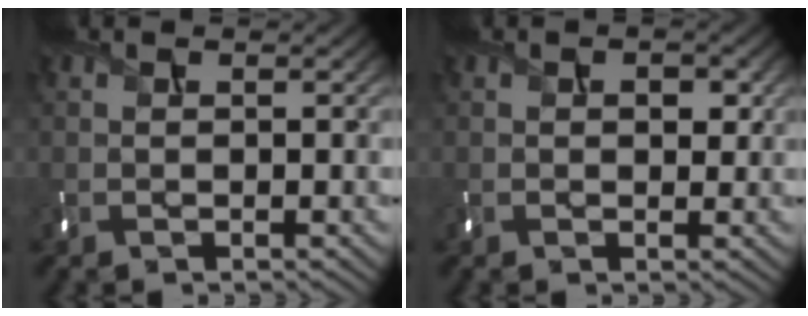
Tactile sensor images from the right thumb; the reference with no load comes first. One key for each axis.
{"total": 2.2, "fx": 0.6, "fy": 1.5, "fz": 1.5, "tx": -0.023, "ty": -0.004, "tz": 0.009}